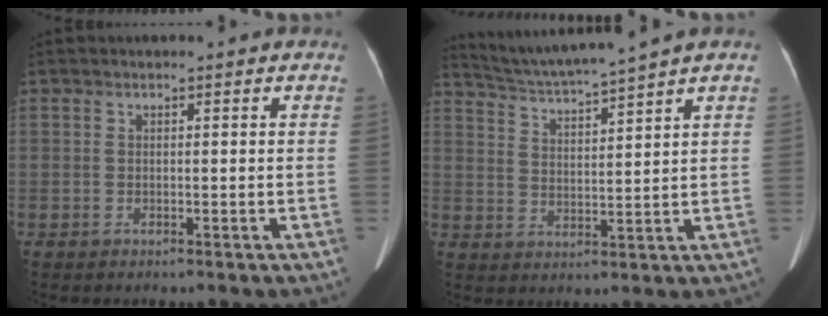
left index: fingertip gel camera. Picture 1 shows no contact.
{"total": 8.6, "force": [7.8, -2.2, 3.1], "torque": [-0.062, 0.003, 0.144]}